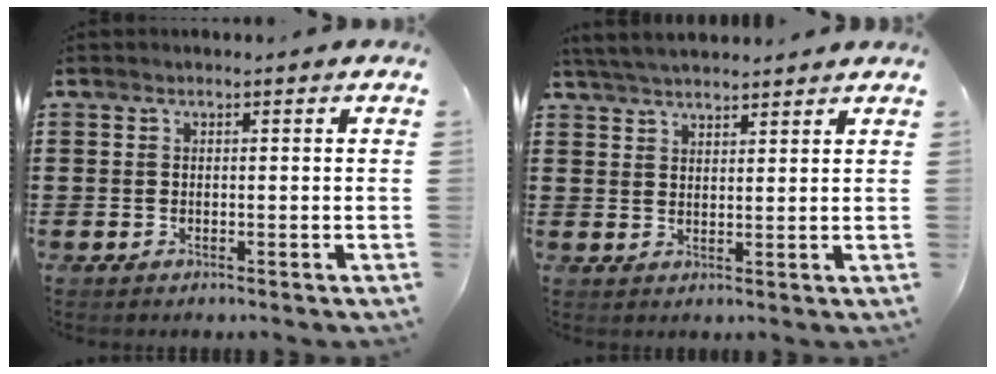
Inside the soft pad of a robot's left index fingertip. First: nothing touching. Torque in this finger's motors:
{"motor_torque": [1.18, -0.96, 0.37, 0.16]}